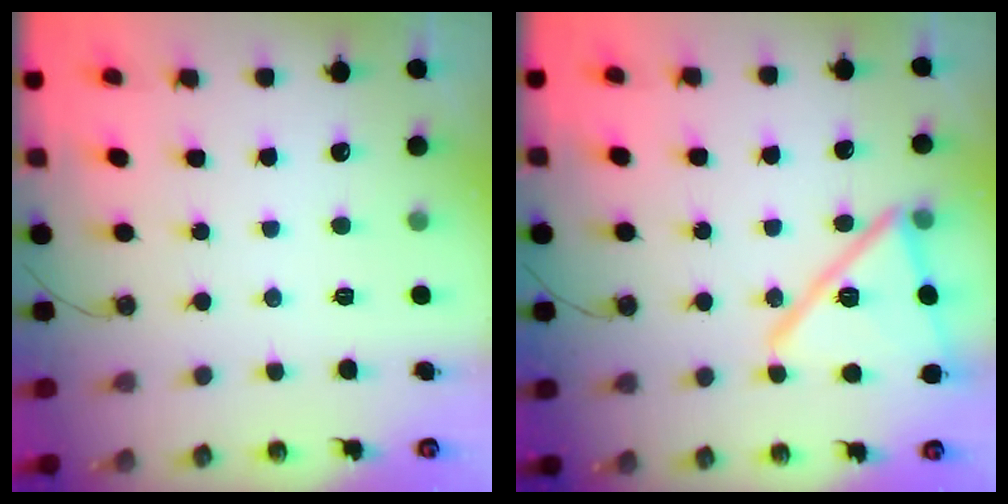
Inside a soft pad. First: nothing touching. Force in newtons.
{"total": 18.6, "press": 18.6, "slide": 1.2}